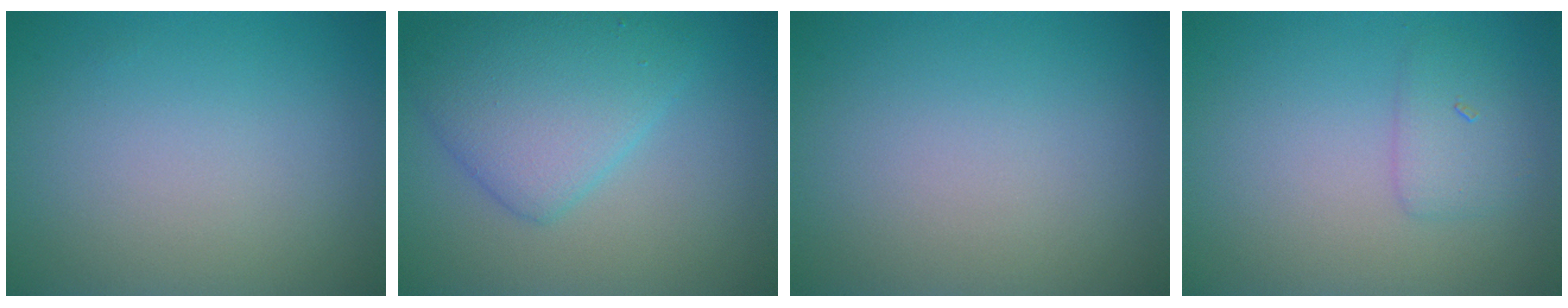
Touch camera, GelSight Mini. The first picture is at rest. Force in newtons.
{"total": 5.4, "press": 5.4, "slide": 0.2}
{"total": 0.0}
{"total": 1.8, "press": 1.8, "slide": 0.1}